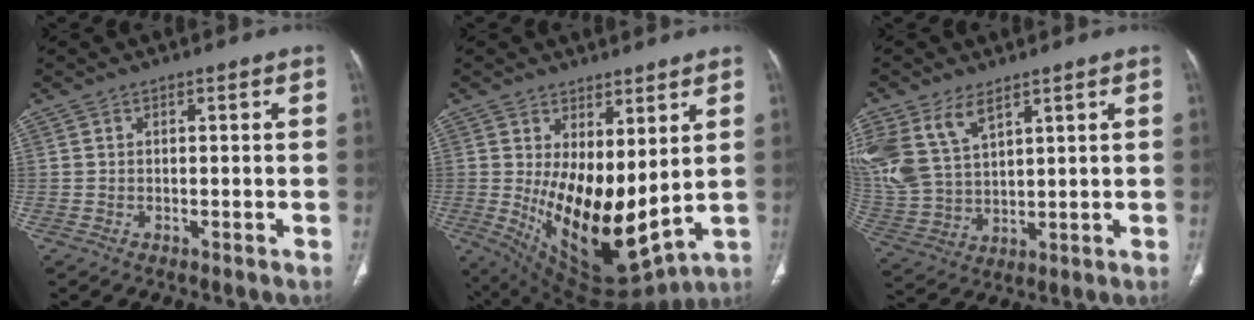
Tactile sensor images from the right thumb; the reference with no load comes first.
{"total": 17.8, "force": [2.0, 8.5, 15.5], "torque": [-0.243, -0.050, 0.063]}
{"total": 13.6, "force": [7.2, 7.8, 8.5], "torque": [-0.186, -0.016, 0.161]}